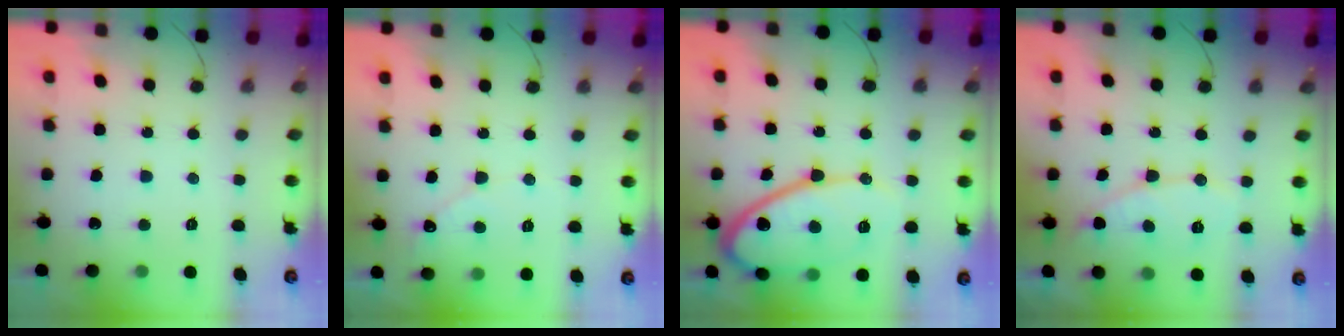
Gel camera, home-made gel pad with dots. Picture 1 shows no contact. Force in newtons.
{"total": 3.2, "press": 3.2, "slide": 0.2}
{"total": 13.8, "press": 13.8, "slide": 1.1}
{"total": 6.9, "press": 6.9, "slide": 0.3}